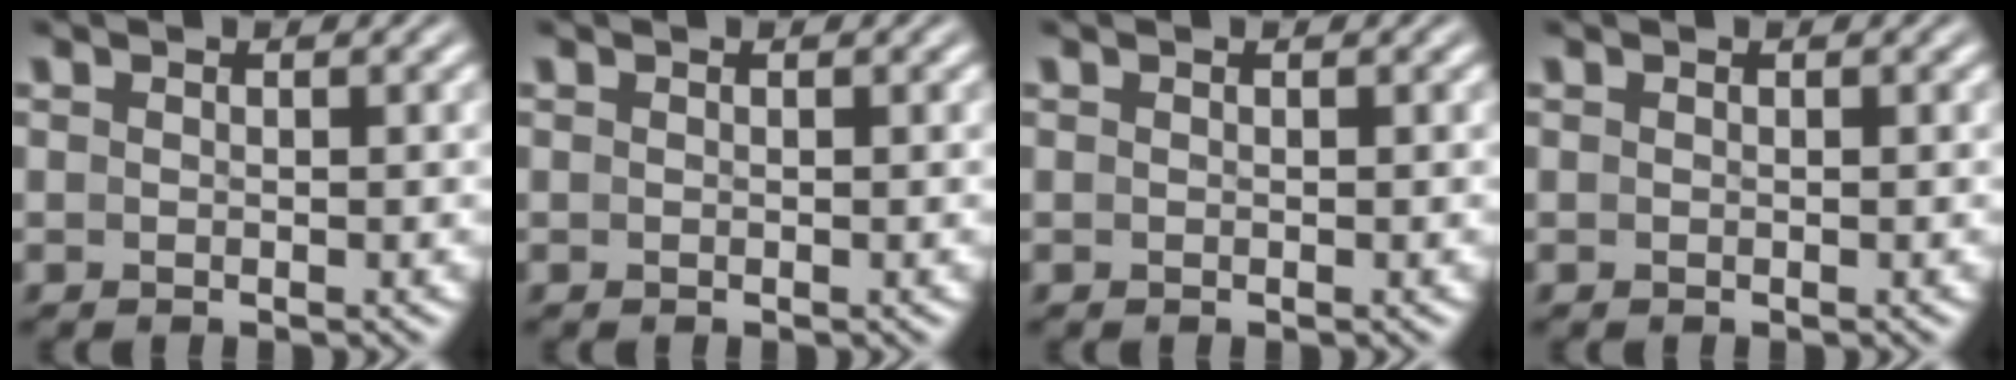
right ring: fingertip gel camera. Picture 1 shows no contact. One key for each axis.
{"total": 0.0}
{"total": 0.0}
{"total": 0.0}